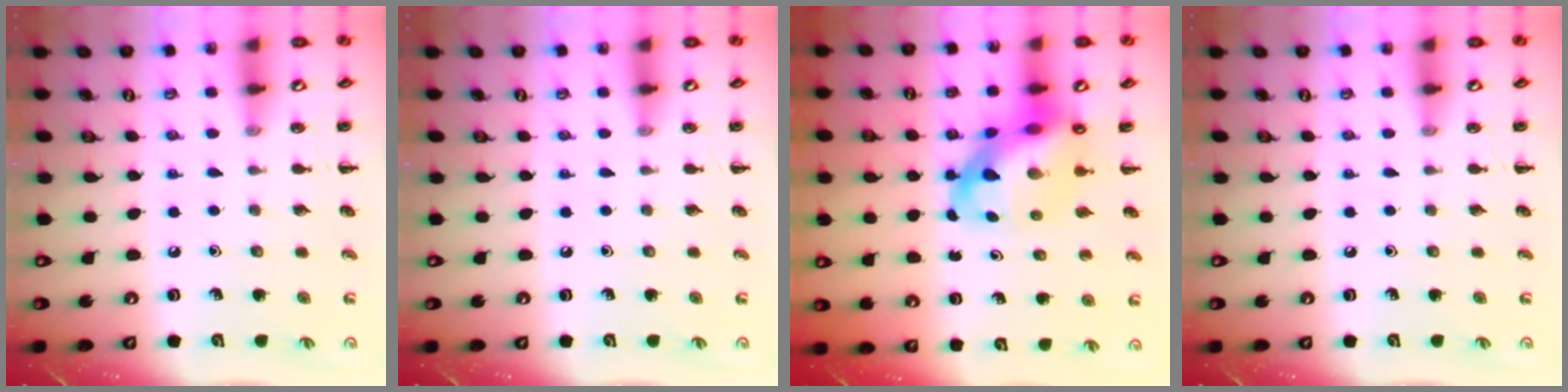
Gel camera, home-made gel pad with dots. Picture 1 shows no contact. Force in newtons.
{"total": 0.0}
{"total": 11.8, "press": 11.4, "slide": 3.1}
{"total": 0.0}